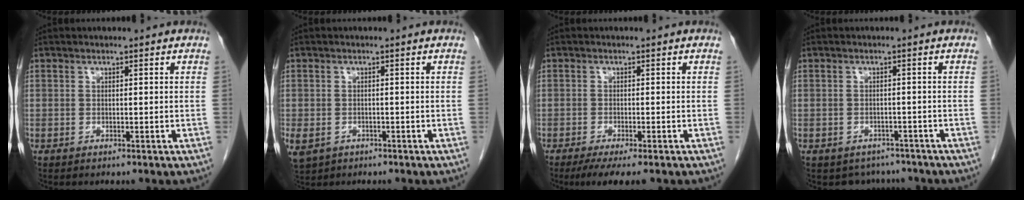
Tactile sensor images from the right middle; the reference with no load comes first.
{"total": 6.3, "force": [-2.9, 5.0, 2.6], "torque": [-0.072, -0.007, -0.039]}
{"total": 5.5, "force": [-4.0, 0.6, 3.8], "torque": [-0.055, -0.016, -0.059]}
{"total": 4.2, "force": [-3.6, 2.2, 0.0], "torque": [0.006, 0.006, -0.046]}